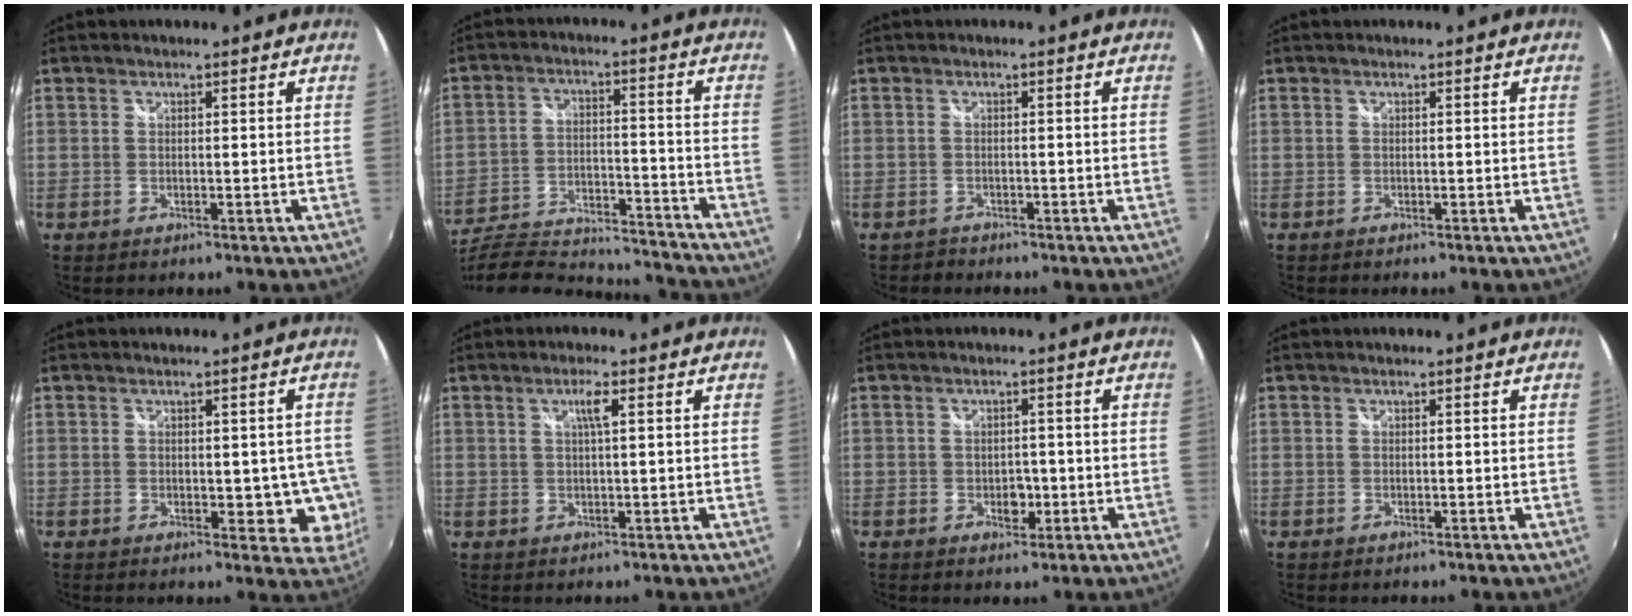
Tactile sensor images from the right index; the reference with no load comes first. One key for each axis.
{"total": 25.7, "fx": -22.3, "fy": 6.8, "fz": 11.0, "tx": -0.219, "ty": -0.030, "tz": -0.326}
{"total": 1.5, "fx": -1.3, "fy": 0.7, "fz": -0.2, "tx": -0.003, "ty": 0.001, "tz": -0.023}
{"total": 0.0}
{"total": 7.0, "fx": -0.8, "fy": 3.9, "fz": 5.8, "tx": -0.053, "ty": -0.005, "tz": -0.004}
{"total": 2.5, "fx": 0.8, "fy": -0.1, "fz": 2.3, "tx": -0.044, "ty": 0.002, "tz": 0.014}
{"total": 2.9, "fx": -0.9, "fy": 2.3, "fz": 1.5, "tx": -0.026, "ty": -0.001, "tz": -0.010}
{"total": 0.0}